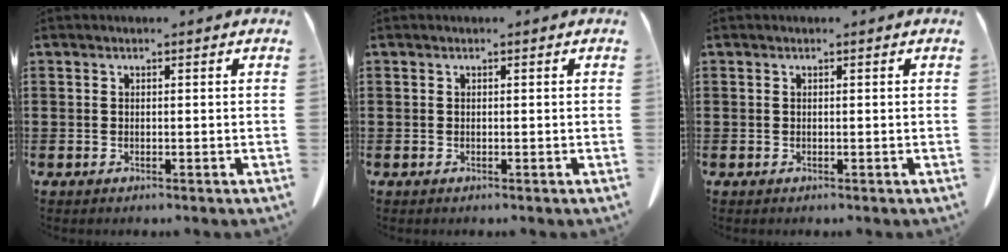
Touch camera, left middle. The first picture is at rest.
{"total": 0.0}
{"total": 0.0}